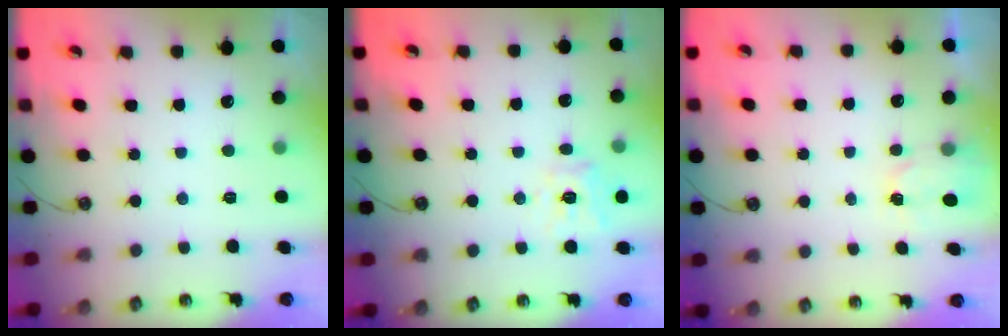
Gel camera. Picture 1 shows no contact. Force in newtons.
{"total": 12.3, "press": 12.2, "slide": 1.3}
{"total": 1.8, "press": 1.7, "slide": 0.3}